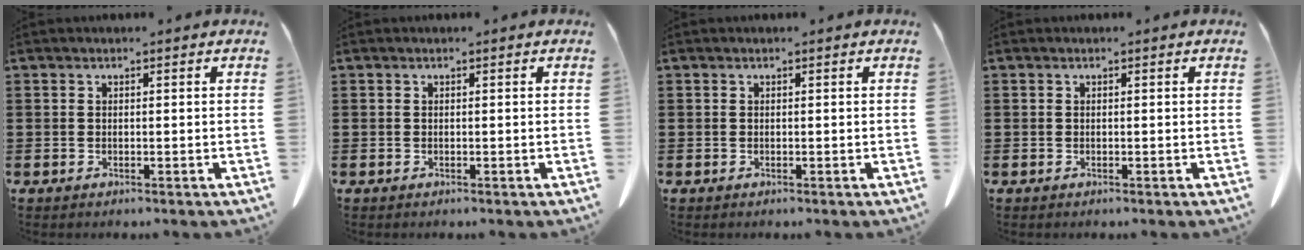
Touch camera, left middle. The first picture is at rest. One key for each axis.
{"total": 0.0}
{"total": 0.0}
{"total": 0.0}